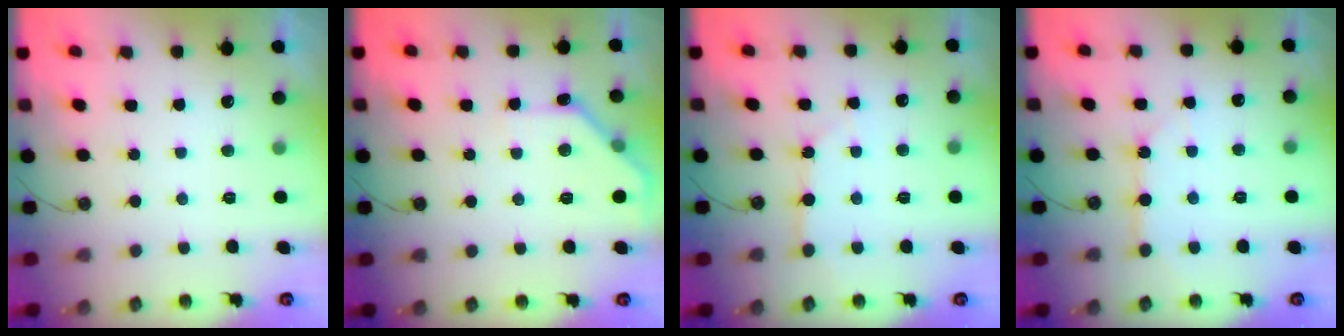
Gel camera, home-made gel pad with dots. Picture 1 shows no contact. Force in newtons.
{"total": 8.9, "press": 8.9, "slide": 1.0}
{"total": 3.5, "press": 3.5, "slide": 0.4}
{"total": 5.9, "press": 5.9, "slide": 0.5}